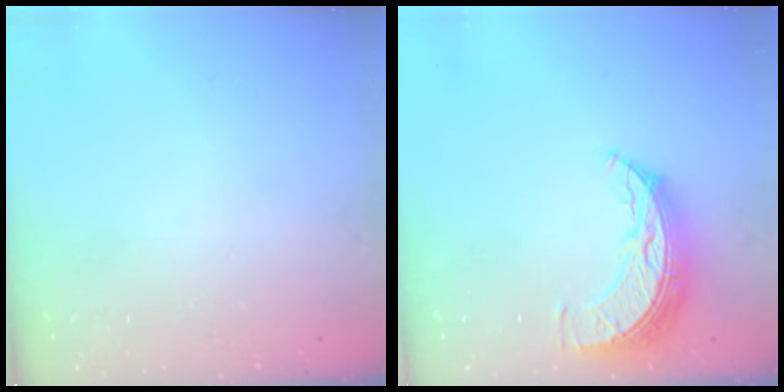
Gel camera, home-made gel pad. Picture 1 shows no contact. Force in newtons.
{"total": 8.4, "press": 8.4, "slide": 0.7}